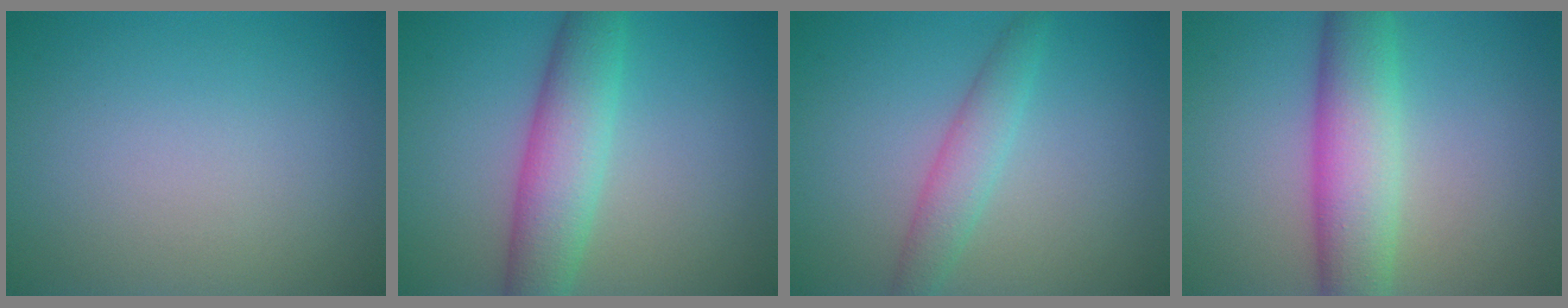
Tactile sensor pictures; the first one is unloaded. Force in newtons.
{"total": 5.7, "press": 5.7, "slide": 0.1}
{"total": 2.7, "press": 2.7, "slide": 0.1}
{"total": 7.0, "press": 7.0, "slide": 0.1}